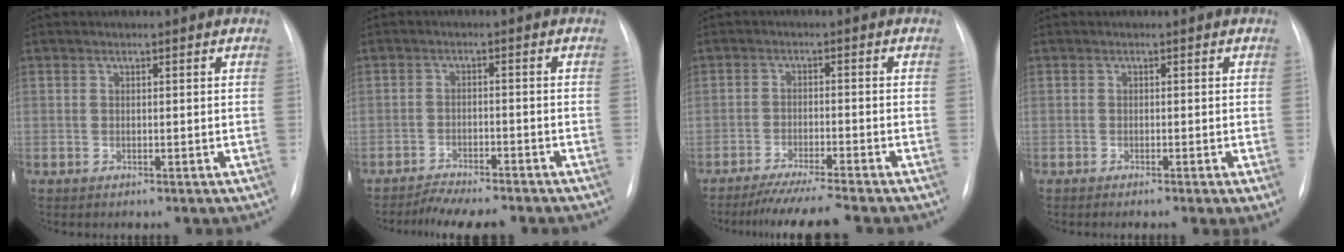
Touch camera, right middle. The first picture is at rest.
{"total": 7.2, "force": [-6.6, 0.8, 2.7], "torque": [-0.036, -0.011, -0.102]}
{"total": 7.8, "force": [-6.9, -1.2, 3.5], "torque": [-0.046, -0.029, -0.113]}
{"total": 2.4, "force": [-1.1, 0.0, 2.1], "torque": [-0.024, -0.007, -0.018]}